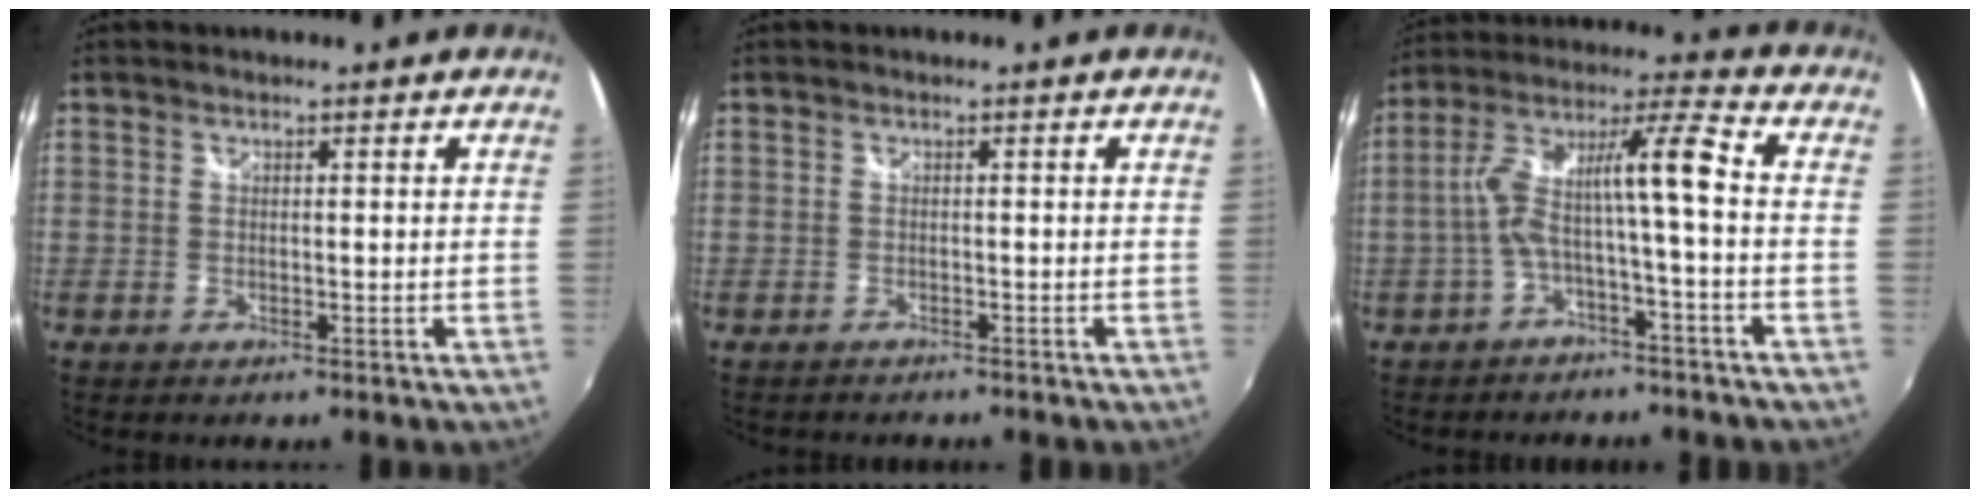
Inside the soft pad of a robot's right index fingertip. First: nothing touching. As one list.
[{"total": 1.3, "force": [-1.1, 0.6, -0.1], "torque": [-0.006, 0.001, -0.019]}, {"total": 10.3, "force": [-2.7, 0.4, 9.9], "torque": [-0.198, 0.019, -0.045]}]